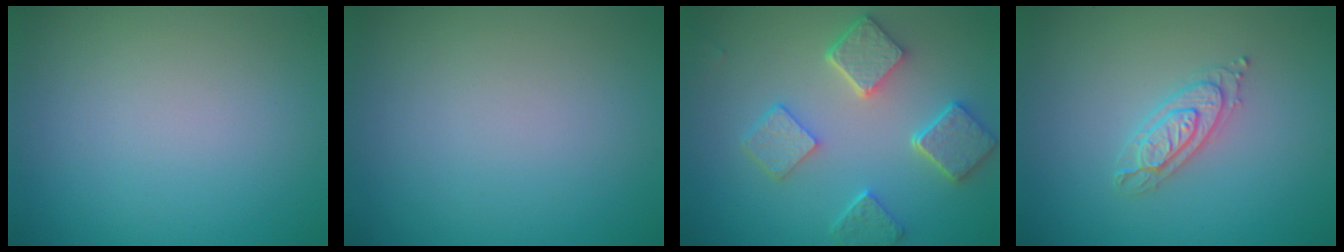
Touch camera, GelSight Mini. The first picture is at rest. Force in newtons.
{"total": 0.0}
{"total": 5.5, "press": 4.4, "slide": 3.3}
{"total": 2.3, "press": 2.3, "slide": 0.4}